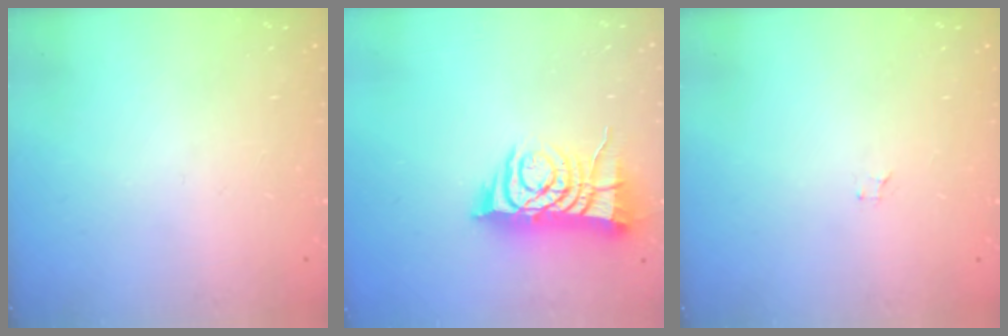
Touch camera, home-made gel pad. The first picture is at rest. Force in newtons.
{"total": 10.2, "press": 10.1, "slide": 1.1}
{"total": 0.6, "press": 0.6, "slide": 0.1}